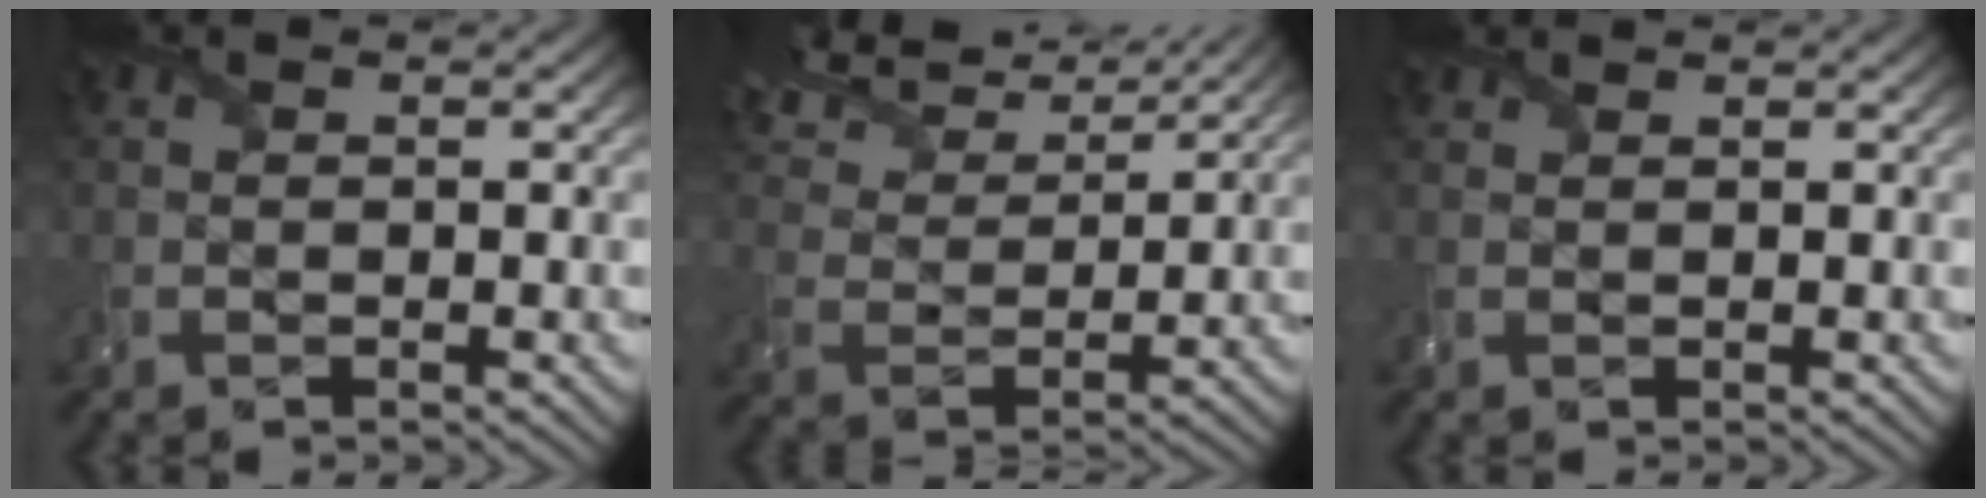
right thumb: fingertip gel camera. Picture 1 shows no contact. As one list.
[{"total": 12.8, "force": [10.4, 3.9, 6.4], "torque": [-0.183, 0.020, 0.163]}, {"total": 1.1, "force": [1.1, 0.1, 0.2], "torque": [-0.014, 0.003, 0.021]}]